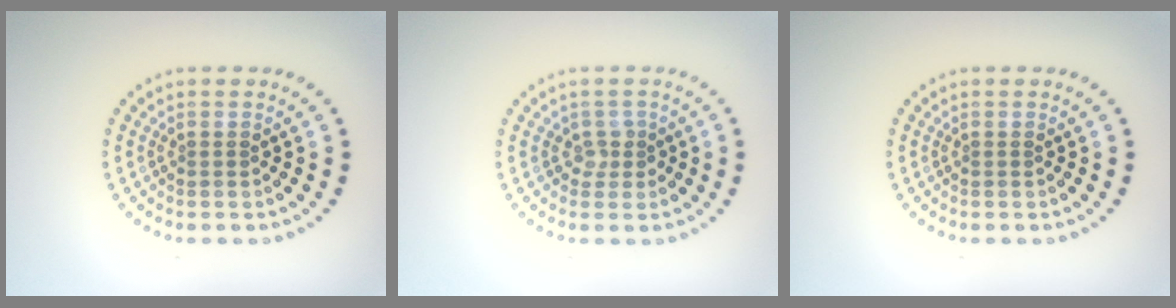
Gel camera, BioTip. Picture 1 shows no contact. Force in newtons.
{"total": 1.4, "press": 1.1, "slide": 0.8}
{"total": 0.0}